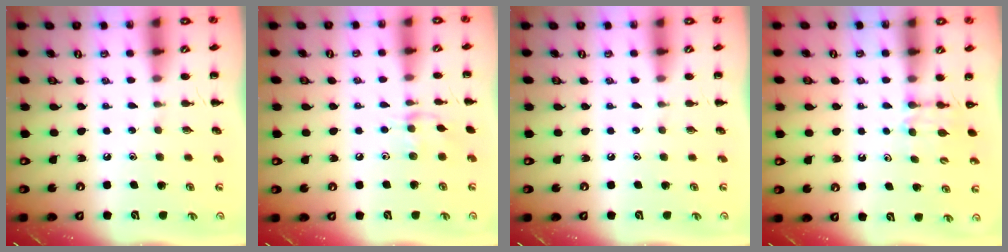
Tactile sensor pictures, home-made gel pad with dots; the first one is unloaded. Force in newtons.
{"total": 7.3, "press": 7.2, "slide": 1.2}
{"total": 0.0}
{"total": 5.3, "press": 5.1, "slide": 1.5}